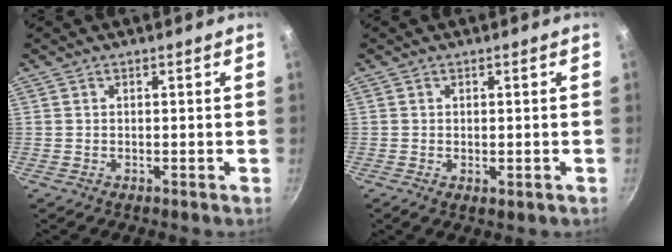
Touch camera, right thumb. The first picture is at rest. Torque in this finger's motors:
{"motor_torque": [-0.10, 0.05, -0.34, 0.02, 0.05]}